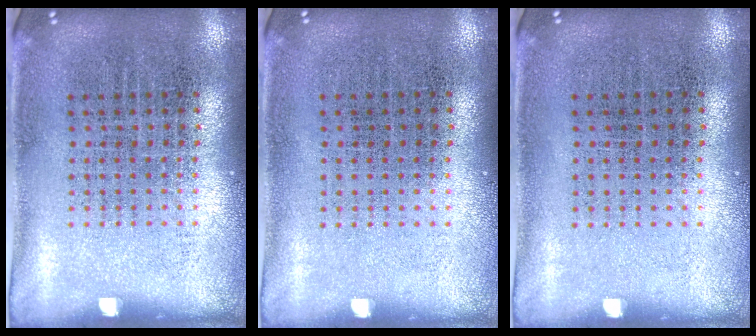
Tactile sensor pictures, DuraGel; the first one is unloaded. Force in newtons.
{"total": 0.0}
{"total": 0.0}